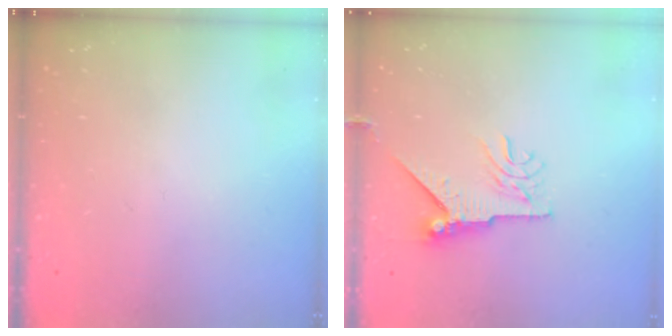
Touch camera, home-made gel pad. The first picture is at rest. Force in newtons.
{"total": 9.4, "press": 9.3, "slide": 1.3}